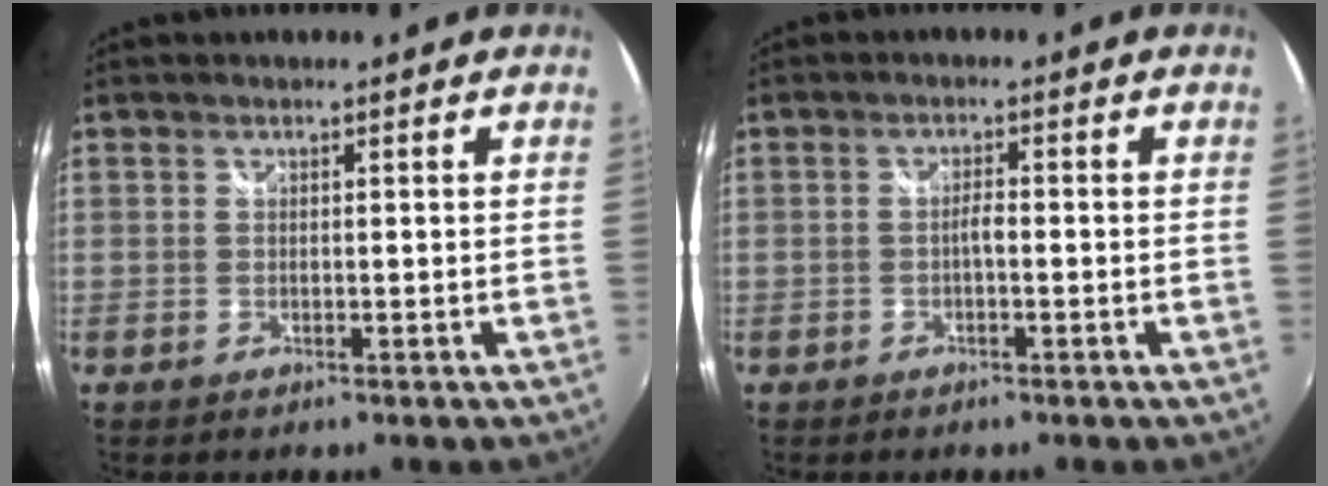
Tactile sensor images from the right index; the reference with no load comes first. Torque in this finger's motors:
{"motor_torque": [0.69, -0.03, 0.36, 0.08]}